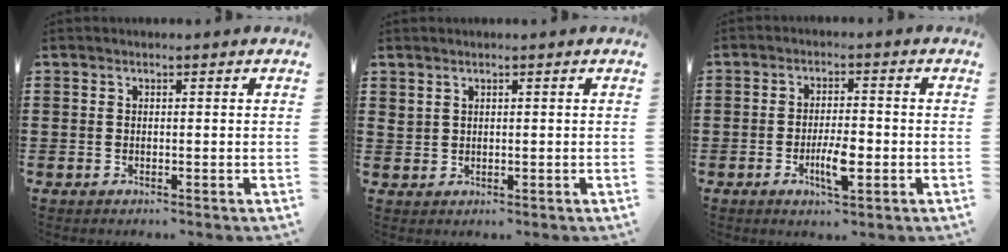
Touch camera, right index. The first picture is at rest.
{"total": 1.0, "force": [0.8, 0.5, 0.3], "torque": [-0.008, 0.002, 0.016]}
{"total": 5.4, "force": [-1.8, 1.7, 4.8], "torque": [-0.094, 0.001, -0.034]}